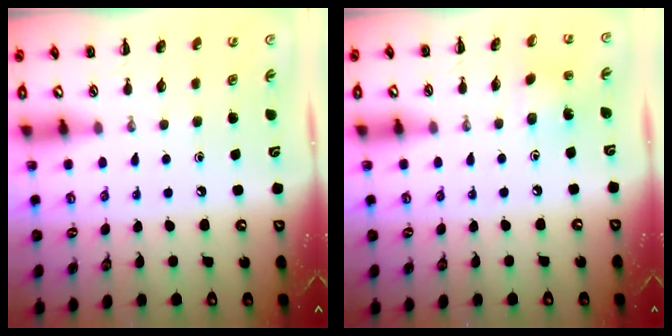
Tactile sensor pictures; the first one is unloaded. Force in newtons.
{"total": 1.6, "press": 1.5, "slide": 0.6}